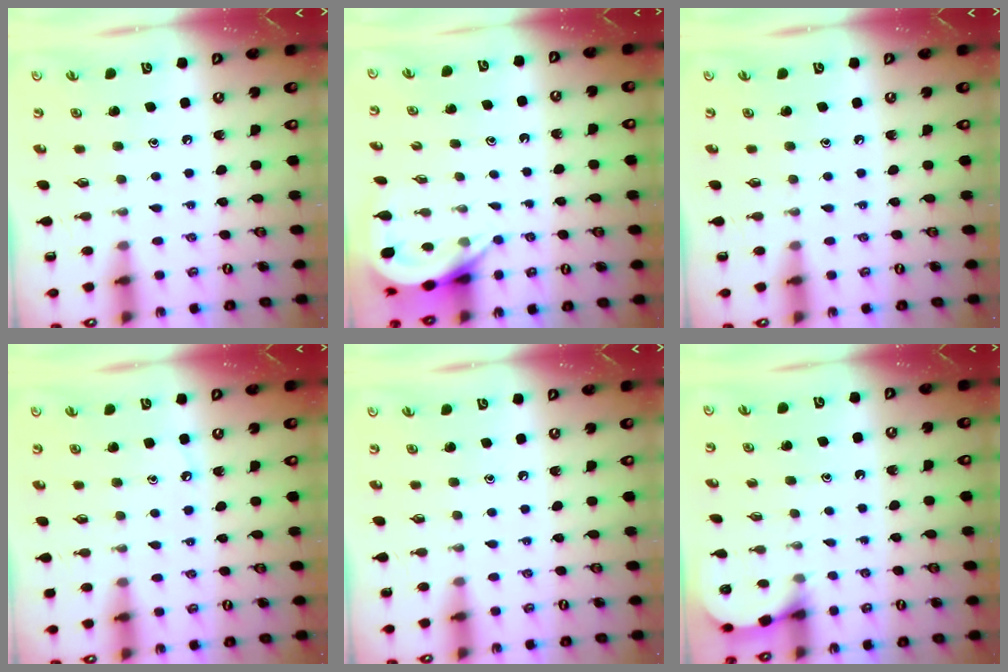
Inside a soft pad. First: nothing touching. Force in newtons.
{"total": 5.1, "press": 5.1, "slide": 0.7}
{"total": 0.0}
{"total": 3.2, "press": 3.2, "slide": 0.4}
{"total": 0.0}
{"total": 2.3, "press": 2.3, "slide": 0.2}